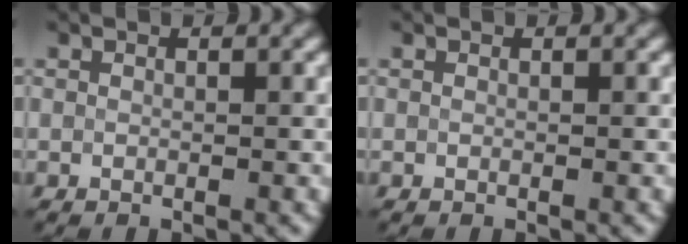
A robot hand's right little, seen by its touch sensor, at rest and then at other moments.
{"total": 0.0}